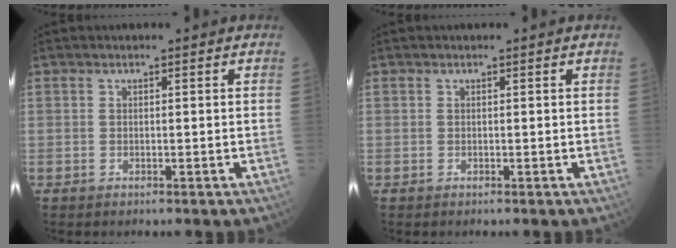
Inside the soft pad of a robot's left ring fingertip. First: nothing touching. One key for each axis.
{"total": 0.0}